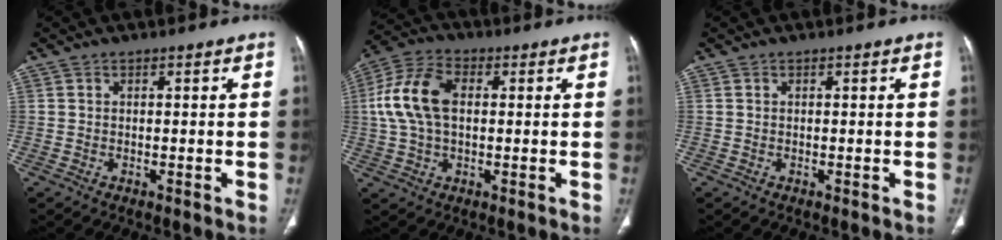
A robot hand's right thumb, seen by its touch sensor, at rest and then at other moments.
{"total": 11.9, "force": [1.4, 7.2, 9.4], "torque": [-0.199, 0.024, 0.023]}
{"total": 0.0}